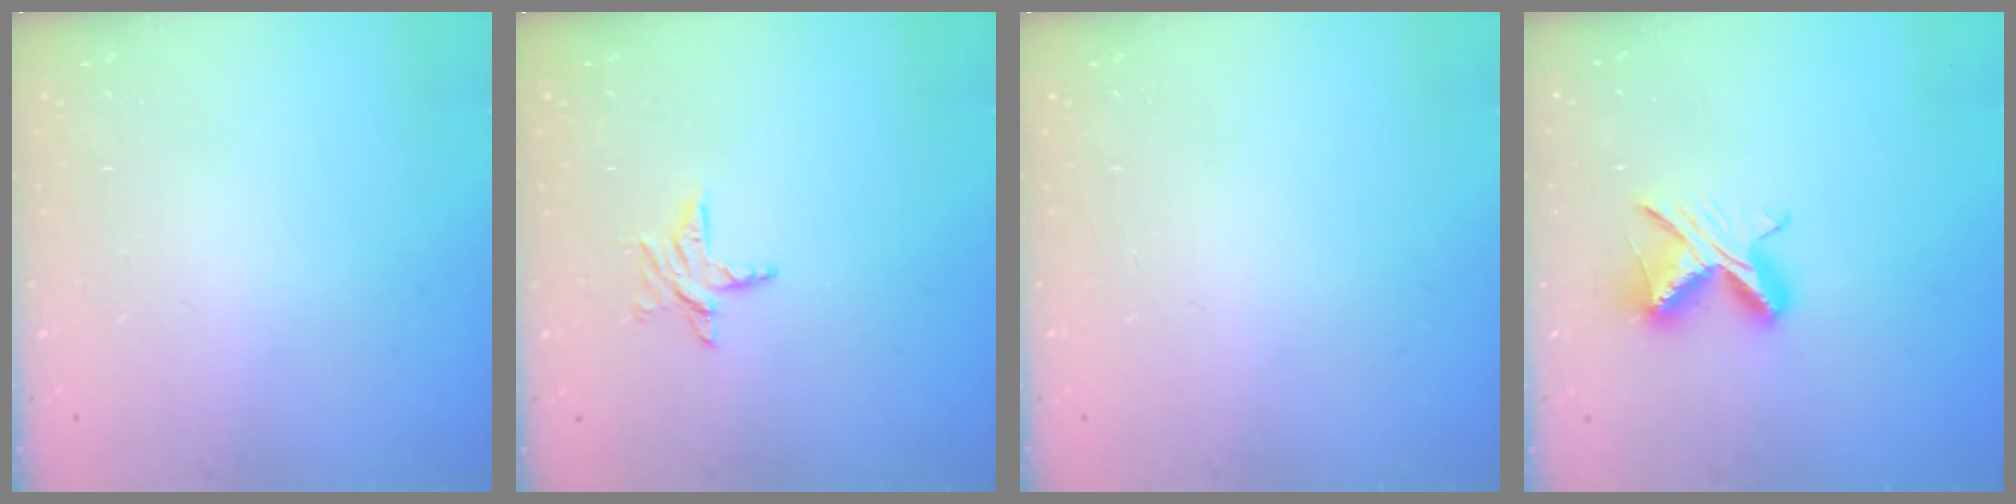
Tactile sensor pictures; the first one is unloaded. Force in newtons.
{"total": 6.0, "press": 6.0, "slide": 0.5}
{"total": 0.0}
{"total": 8.7, "press": 8.6, "slide": 1.0}